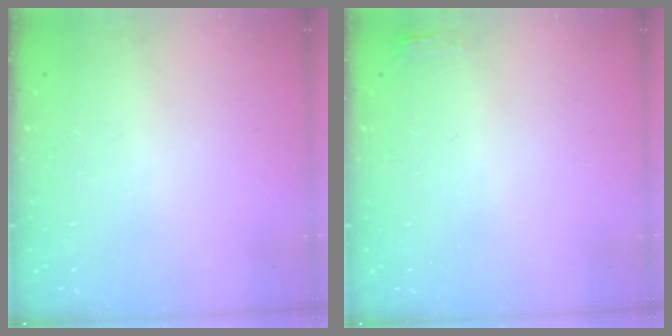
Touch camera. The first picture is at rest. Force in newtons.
{"total": 2.7, "press": 2.6, "slide": 0.8}